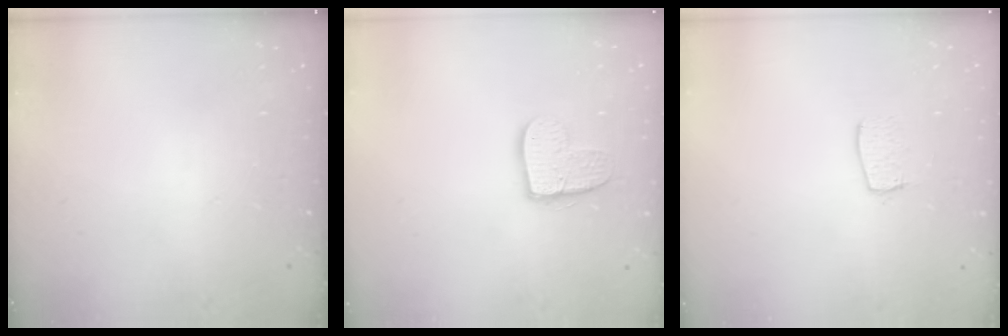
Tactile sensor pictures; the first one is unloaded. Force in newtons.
{"total": 11.6, "press": 11.6, "slide": 1.0}
{"total": 5.9, "press": 5.9, "slide": 0.3}